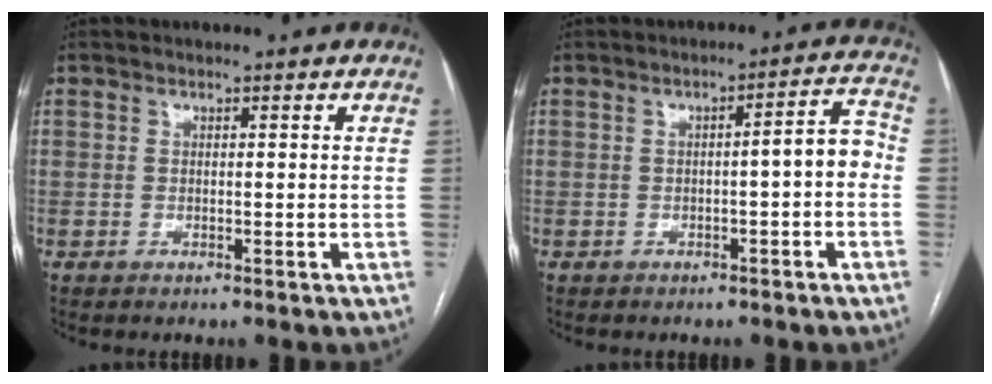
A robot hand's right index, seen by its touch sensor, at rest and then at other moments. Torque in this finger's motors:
{"motor_torque": [0.58, -0.18, 0.28, 0.06]}